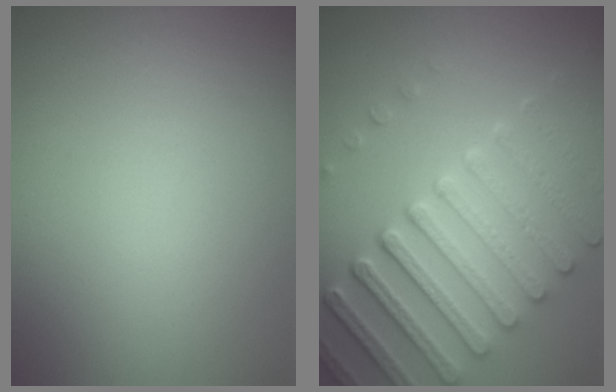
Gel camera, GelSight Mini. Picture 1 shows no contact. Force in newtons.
{"total": 7.1, "press": 5.4, "slide": 4.5}